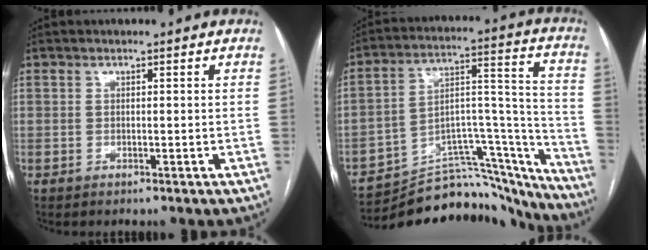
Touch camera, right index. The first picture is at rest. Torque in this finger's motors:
{"motor_torque": [-0.68, -0.59, -0.25, -0.07]}